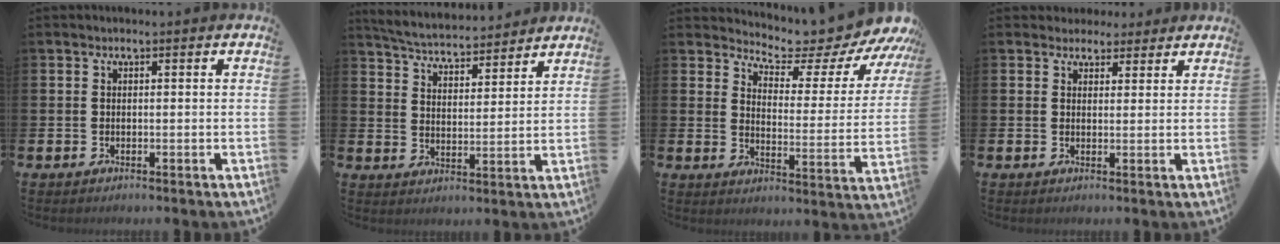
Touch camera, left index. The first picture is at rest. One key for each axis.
{"total": 5.4, "fx": 5.3, "fy": 0.6, "fz": 0.5, "tx": -0.036, "ty": -0.037, "tz": 0.092}
{"total": 5.5, "fx": 5.2, "fy": 1.1, "fz": 1.4, "tx": -0.043, "ty": -0.052, "tz": 0.079}
{"total": 3.2, "fx": 2.8, "fy": 1.5, "fz": -0.3, "tx": 0.015, "ty": -0.012, "tz": 0.047}